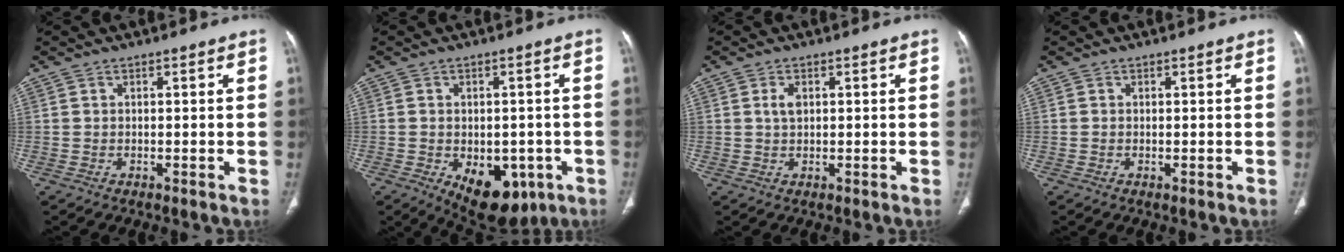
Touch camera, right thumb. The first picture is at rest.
{"total": 12.4, "force": [-4.9, 7.5, 8.6], "torque": [-0.095, 0.005, -0.051]}
{"total": 2.2, "force": [0.6, 1.3, 1.7], "torque": [-0.032, 0.001, 0.012]}
{"total": 0.0}